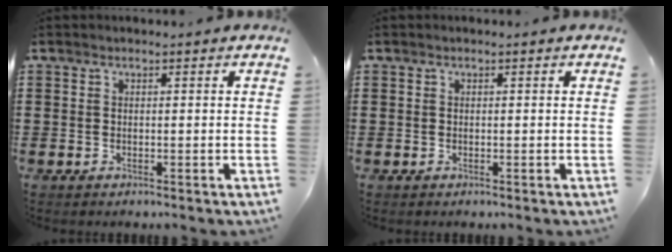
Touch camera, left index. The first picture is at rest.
{"total": 0.0}